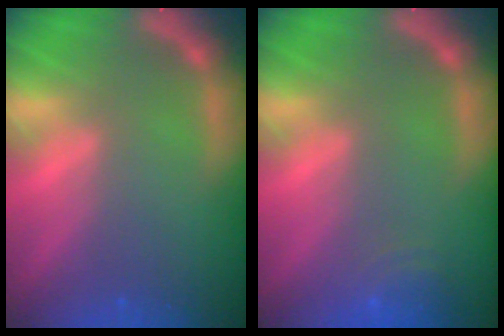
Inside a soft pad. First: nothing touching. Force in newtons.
{"total": 3.5}